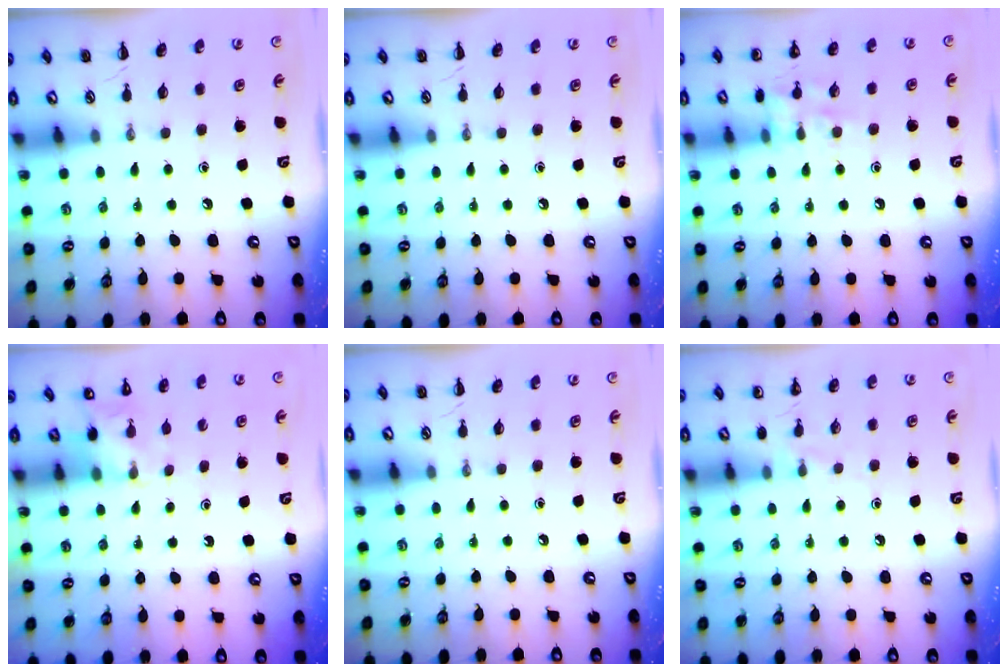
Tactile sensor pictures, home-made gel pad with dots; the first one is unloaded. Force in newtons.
{"total": 0.0}
{"total": 9.5, "press": 9.4, "slide": 0.9}
{"total": 4.6, "press": 4.4, "slide": 1.4}
{"total": 0.0}
{"total": 5.1, "press": 4.8, "slide": 1.9}